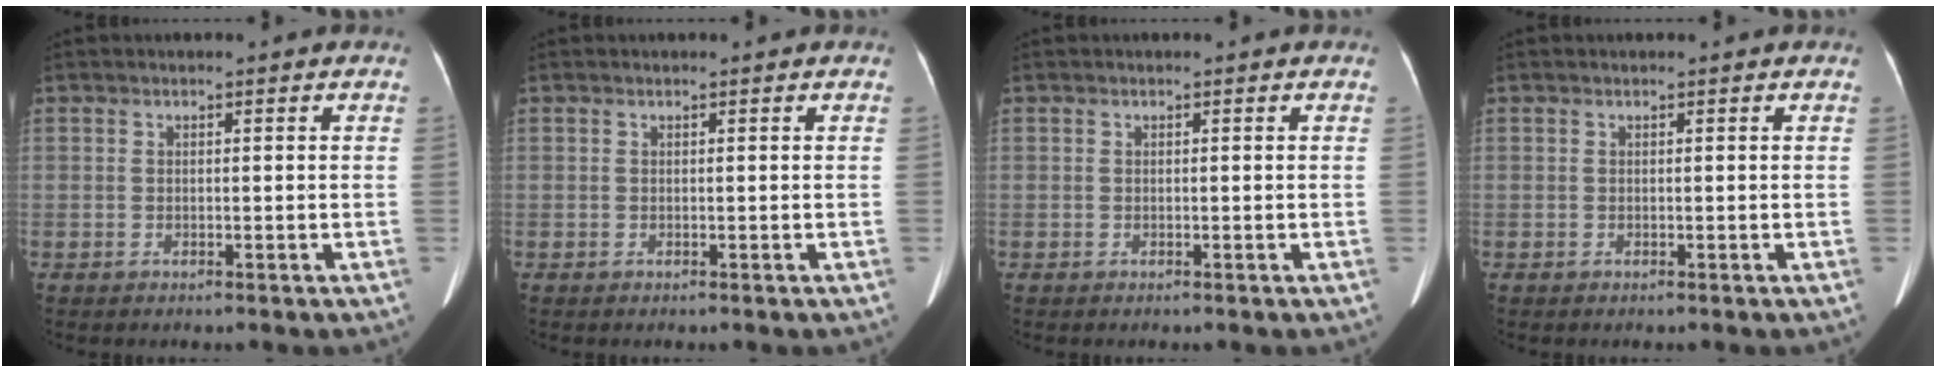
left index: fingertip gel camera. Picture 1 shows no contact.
{"total": 0.0}
{"total": 0.0}
{"total": 0.0}